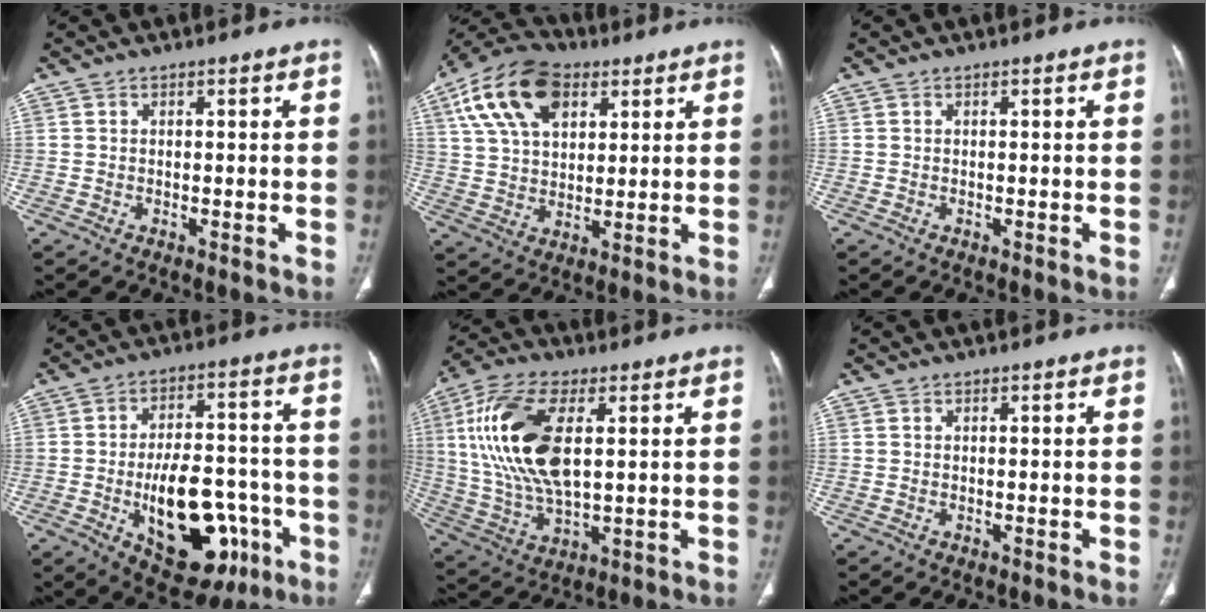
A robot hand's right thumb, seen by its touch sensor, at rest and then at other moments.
{"total": 16.5, "force": [7.2, 9.9, 11.1], "torque": [-0.190, 0.000, 0.125]}
{"total": 0.0}
{"total": 20.3, "force": [-6.5, 10.8, 15.8], "torque": [-0.201, 0.034, -0.077]}
{"total": 19.4, "force": [4.0, 9.2, 16.6], "torque": [-0.347, -0.005, 0.079]}
{"total": 0.0}